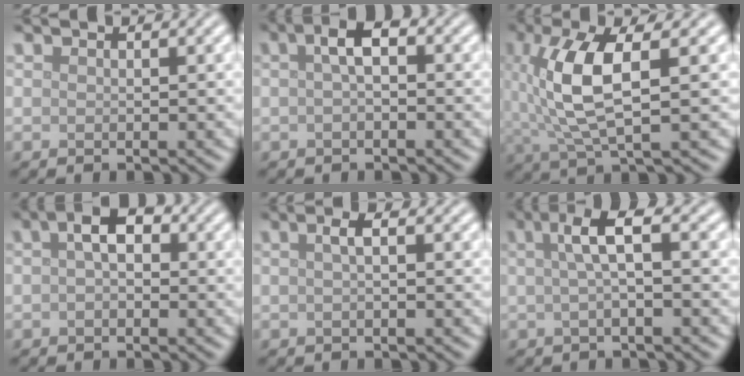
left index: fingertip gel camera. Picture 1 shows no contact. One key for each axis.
{"total": 2.5, "fx": 0.3, "fy": 0.9, "fz": 2.3, "tx": -0.041, "ty": 0.009, "tz": -0.001}
{"total": 7.4, "fx": 1.1, "fy": 2.5, "fz": 6.9, "tx": -0.154, "ty": 0.003, "tz": 0.023}
{"total": 2.8, "fx": 0.4, "fy": 1.6, "fz": 2.3, "tx": -0.036, "ty": 0.010, "tz": -0.002}
{"total": 1.4, "fx": 0.2, "fy": 0.4, "fz": 1.4, "tx": -0.024, "ty": 0.007, "tz": 0.002}
{"total": 3.6, "fx": 0.5, "fy": 0.8, "fz": 3.5, "tx": -0.061, "ty": 0.011, "tz": 0.006}